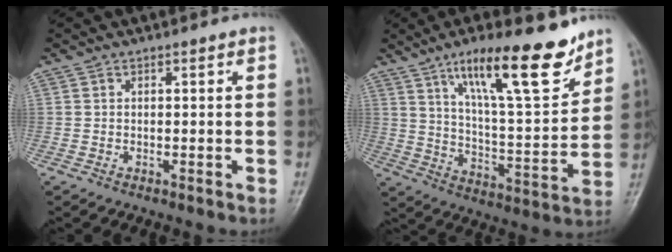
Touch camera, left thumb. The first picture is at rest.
{"total": 18.9, "force": [12.4, 4.6, 13.5], "torque": [-0.184, -0.068, 0.207]}